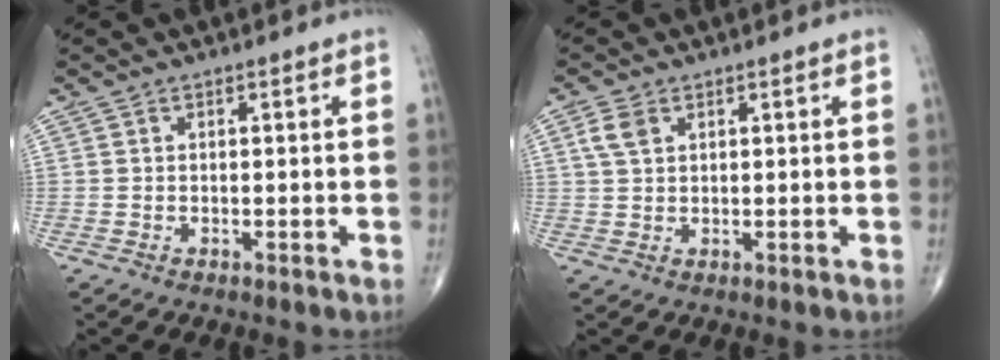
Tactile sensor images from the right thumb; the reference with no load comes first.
{"total": 3.5, "force": [1.5, 2.3, 2.2], "torque": [-0.045, 0.005, 0.033]}